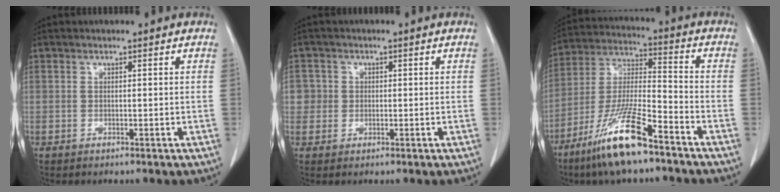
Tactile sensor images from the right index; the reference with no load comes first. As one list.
[{"total": 2.9, "force": [0.2, 2.9, 0.0], "torque": [0.017, 0.008, 0.002]}, {"total": 14.3, "force": [-9.4, 1.7, 10.7], "torque": [-0.225, -0.028, -0.178]}]